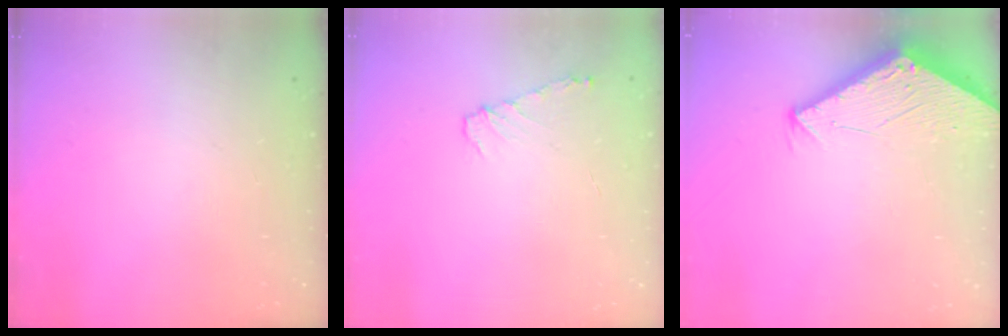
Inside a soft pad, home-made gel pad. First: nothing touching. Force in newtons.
{"total": 6.4, "press": 6.3, "slide": 0.6}
{"total": 2.8, "press": 2.8, "slide": 0.1}